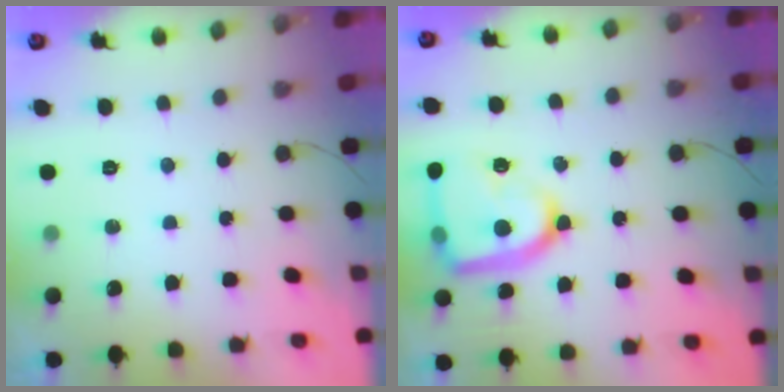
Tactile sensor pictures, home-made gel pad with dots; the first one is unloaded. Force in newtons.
{"total": 16.7, "press": 16.6, "slide": 1.2}